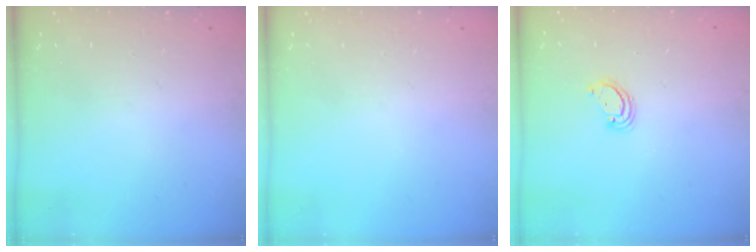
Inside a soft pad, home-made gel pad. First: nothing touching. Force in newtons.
{"total": 0.0}
{"total": 2.9, "press": 2.8, "slide": 0.2}